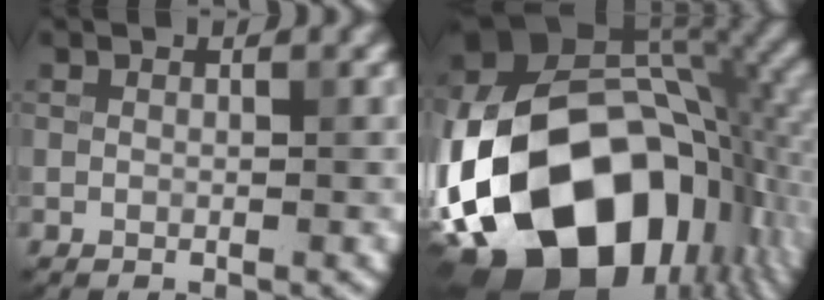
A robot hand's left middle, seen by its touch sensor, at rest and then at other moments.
{"total": 21.5, "force": [-6.9, 14.4, 14.4], "torque": [-0.302, -0.032, -0.107]}